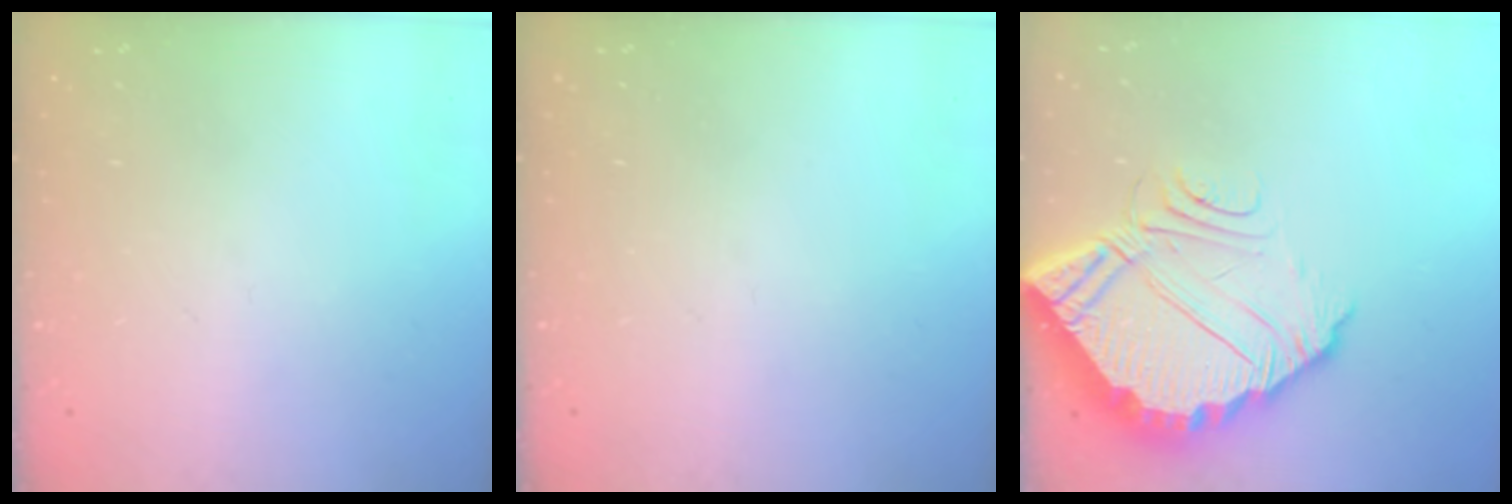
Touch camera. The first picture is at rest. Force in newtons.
{"total": 0.0}
{"total": 10.6, "press": 10.6, "slide": 0.6}